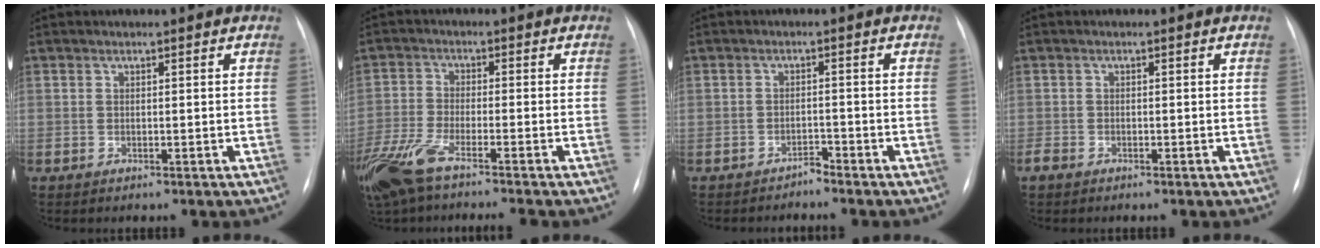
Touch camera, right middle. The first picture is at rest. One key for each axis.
{"total": 11.3, "fx": -8.5, "fy": 1.1, "fz": 7.3, "tx": -0.147, "ty": -0.025, "tz": -0.154}
{"total": 1.3, "fx": -1.3, "fy": 0.0, "fz": 0.0, "tx": 0.009, "ty": -0.001, "tz": -0.020}
{"total": 1.1, "fx": -0.8, "fy": 0.6, "fz": 0.5, "tx": -0.014, "ty": 0.000, "tz": -0.014}